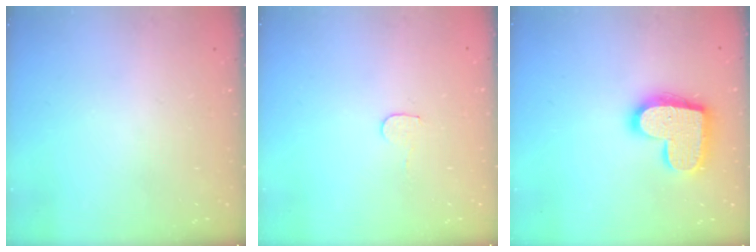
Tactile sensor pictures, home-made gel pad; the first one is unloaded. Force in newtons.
{"total": 4.5, "press": 4.5, "slide": 0.4}
{"total": 17.0, "press": 17.0, "slide": 1.1}